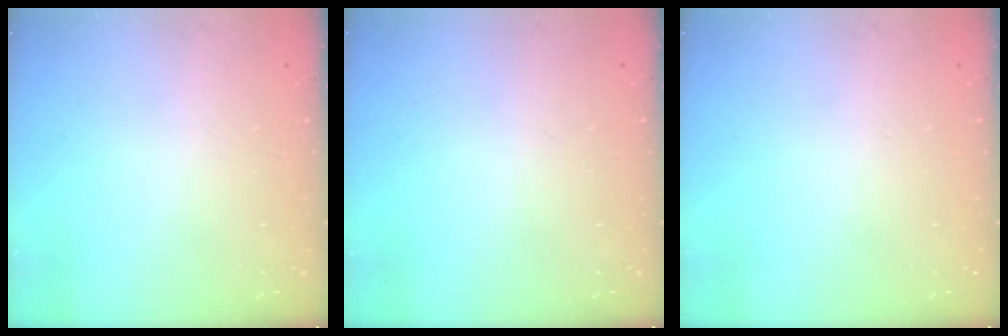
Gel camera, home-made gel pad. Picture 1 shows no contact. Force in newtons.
{"total": 0.0}
{"total": 0.0}